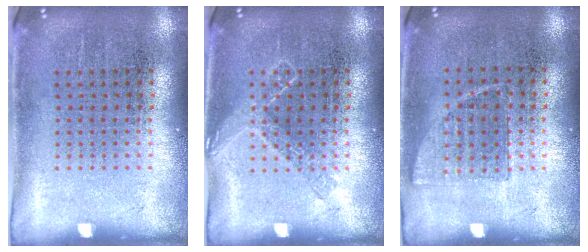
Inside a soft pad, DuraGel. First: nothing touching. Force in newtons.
{"total": 1.7, "press": 1.7, "slide": 0.3}
{"total": 0.8, "press": 0.7, "slide": 0.3}